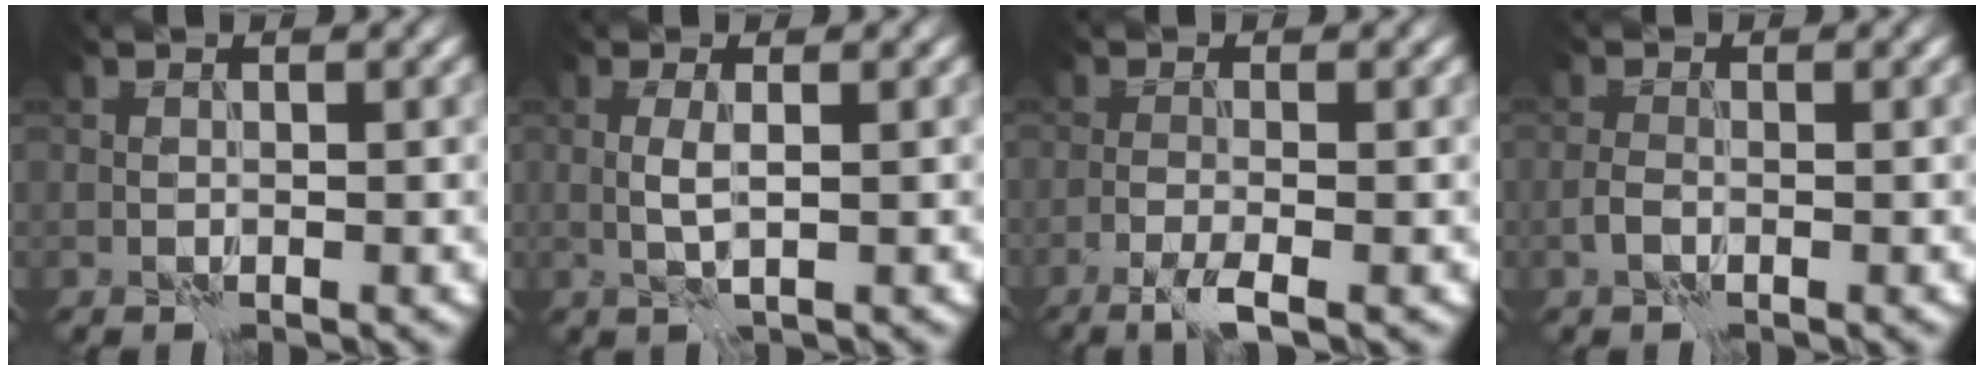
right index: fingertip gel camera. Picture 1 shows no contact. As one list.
[{"total": 1.5, "force": [0.2, 0.1, 1.4], "torque": [-0.033, 0.002, 0.004]}, {"total": 2.7, "force": [-1.6, 0.3, 2.2], "torque": [-0.041, 0.002, -0.040]}, {"total": 1.1, "force": [-0.6, 0.6, 0.7], "torque": [-0.017, 0.003, -0.015]}]